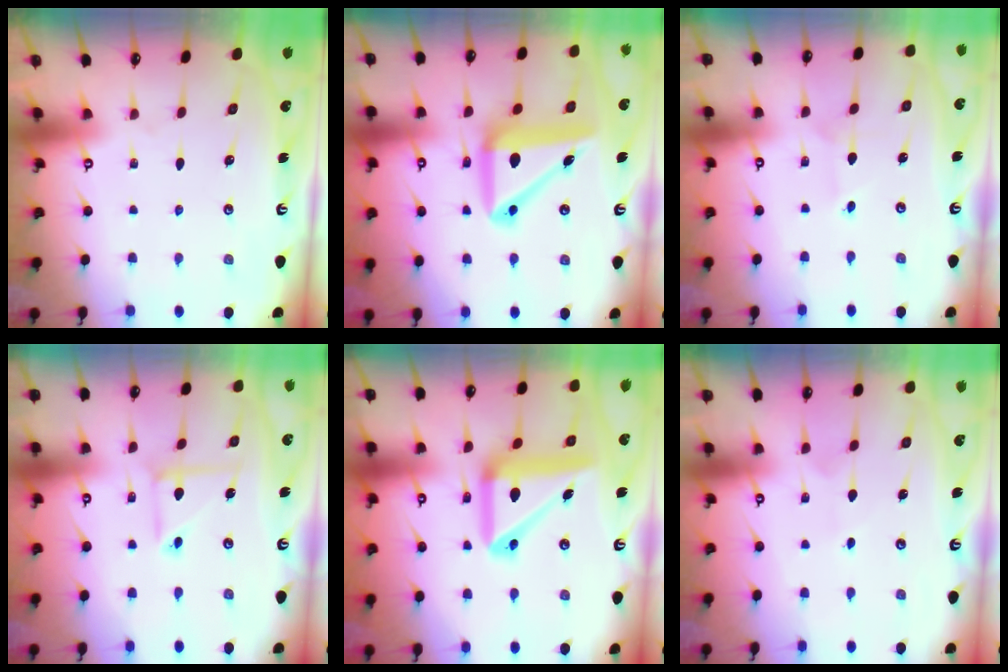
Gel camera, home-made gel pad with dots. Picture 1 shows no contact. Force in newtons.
{"total": 13.5, "press": 13.3, "slide": 2.5}
{"total": 1.8, "press": 1.8, "slide": 0.2}
{"total": 6.6, "press": 6.6, "slide": 0.5}
{"total": 16.5, "press": 16.4, "slide": 2.0}
{"total": 2.2, "press": 2.2, "slide": 0.2}